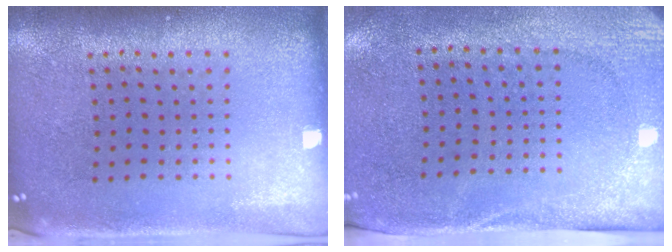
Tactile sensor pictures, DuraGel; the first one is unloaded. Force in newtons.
{"total": 2.7, "press": 2.1, "slide": 1.6}